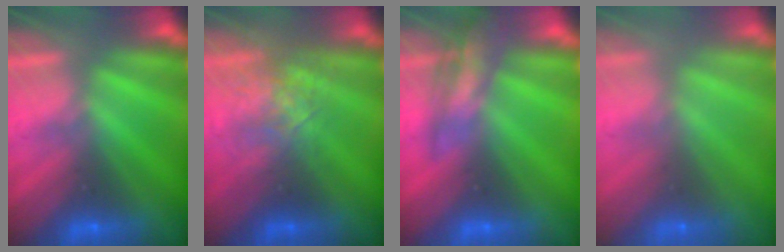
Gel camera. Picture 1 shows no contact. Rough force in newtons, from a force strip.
{"total": 2.6}
{"total": 2.5}
{"total": 8.5}